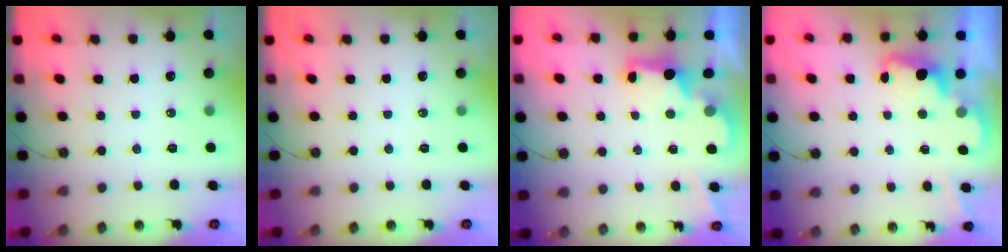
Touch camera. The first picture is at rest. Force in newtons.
{"total": 0.0}
{"total": 2.7, "press": 2.6, "slide": 0.5}
{"total": 2.4, "press": 2.4, "slide": 0.5}